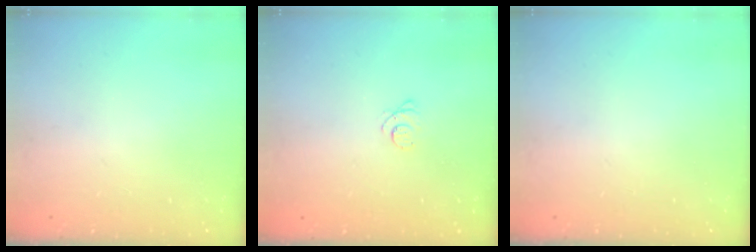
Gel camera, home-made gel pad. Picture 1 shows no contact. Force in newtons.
{"total": 2.5, "press": 2.5, "slide": 0.3}
{"total": 0.0}